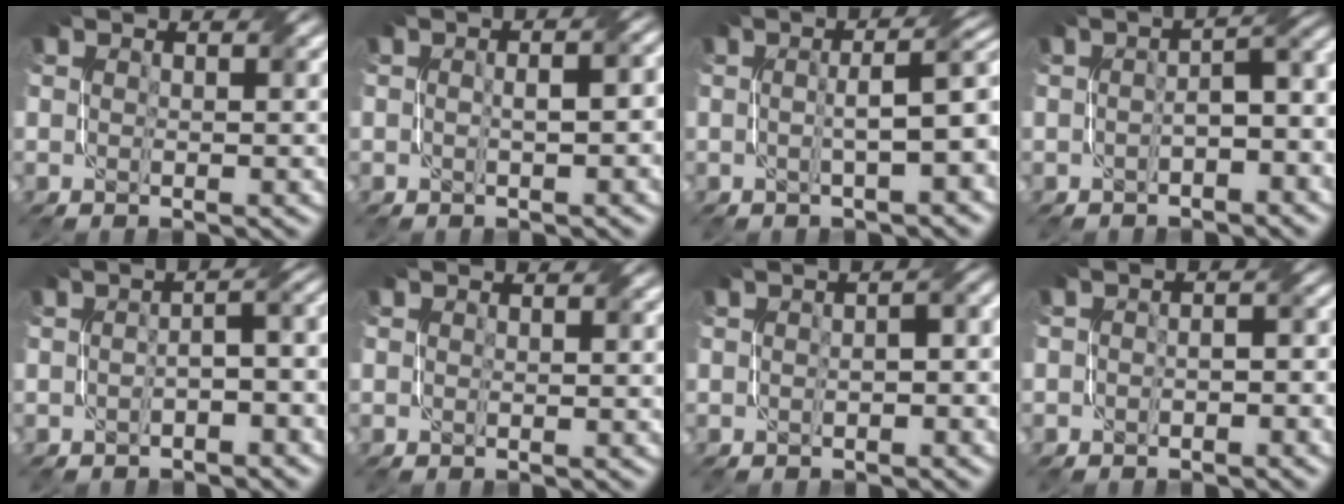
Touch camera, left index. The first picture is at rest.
{"total": 3.1, "force": [-0.4, 1.1, 2.8], "torque": [-0.041, 0.006, -0.001]}
{"total": 6.0, "force": [-0.3, 1.6, 5.8], "torque": [-0.070, 0.013, -0.003]}
{"total": 4.6, "force": [-1.1, 1.7, 4.2], "torque": [-0.052, 0.011, -0.018]}
{"total": 4.2, "force": [-1.1, 1.5, 3.8], "torque": [-0.046, 0.008, -0.015]}
{"total": 0.0}
{"total": 3.9, "force": [-0.1, 1.8, 3.5], "torque": [-0.034, 0.009, -0.003]}
{"total": 2.7, "force": [-0.9, 1.6, 2.0], "torque": [-0.022, 0.001, -0.014]}